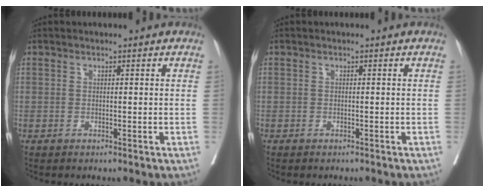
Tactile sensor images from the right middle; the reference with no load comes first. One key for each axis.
{"total": 1.6, "fx": -1.4, "fy": 0.2, "fz": 0.6, "tx": -0.010, "ty": -0.001, "tz": -0.019}